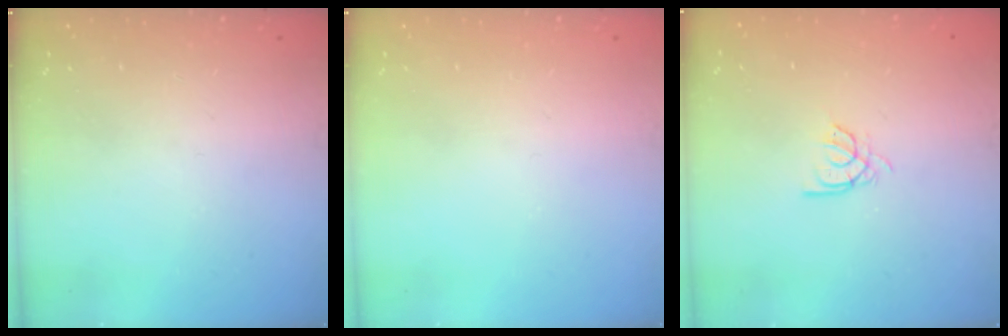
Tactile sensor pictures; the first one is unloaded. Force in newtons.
{"total": 0.0}
{"total": 2.4, "press": 2.4, "slide": 0.4}